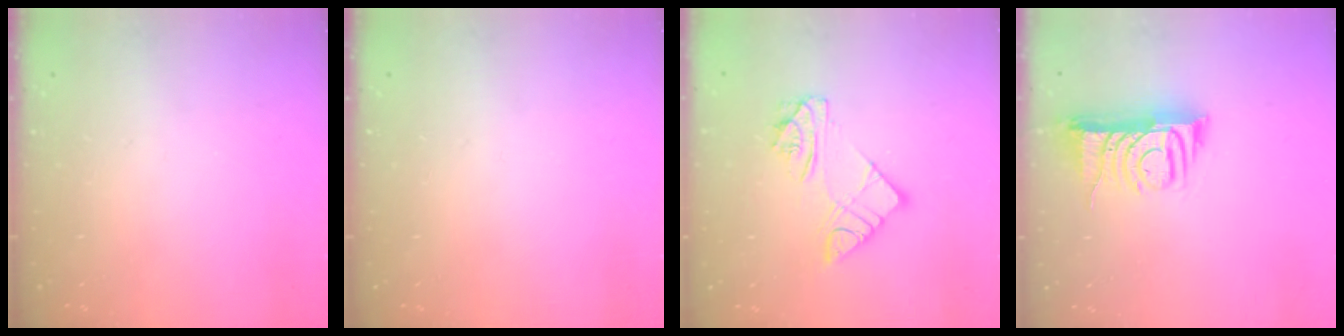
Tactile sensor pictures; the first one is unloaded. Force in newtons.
{"total": 0.0}
{"total": 10.9, "press": 10.8, "slide": 0.9}
{"total": 8.5, "press": 8.4, "slide": 0.4}